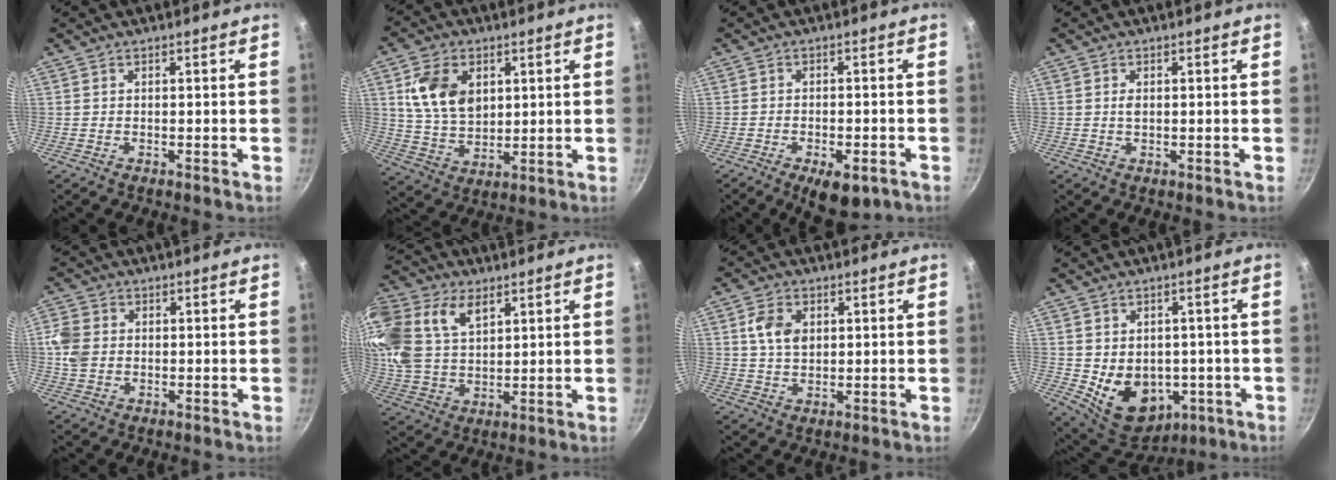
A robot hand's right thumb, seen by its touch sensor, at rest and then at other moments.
{"total": 11.6, "force": [3.4, 8.2, 7.5], "torque": [-0.119, -0.017, 0.069]}
{"total": 8.0, "force": [-4.1, 3.6, 5.9], "torque": [-0.072, 0.016, -0.049]}
{"total": 1.2, "force": [0.2, 0.8, 0.9], "torque": [-0.016, 0.001, 0.002]}
{"total": 5.6, "force": [0.0, 4.6, 3.1], "torque": [-0.053, 0.005, -0.005]}
{"total": 22.7, "force": [9.7, 14.9, 14.0], "torque": [-0.326, 0.021, 0.185]}
{"total": 6.2, "force": [1.6, 4.3, 4.1], "torque": [-0.066, -0.003, 0.029]}
{"total": 12.7, "force": [-2.0, 9.8, 7.9], "torque": [-0.089, -0.009, -0.002]}